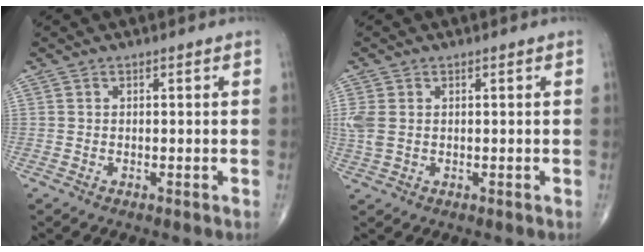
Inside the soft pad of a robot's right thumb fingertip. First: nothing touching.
{"total": 3.8, "force": [0.4, 2.6, 2.7], "torque": [-0.087, 0.004, 0.011]}